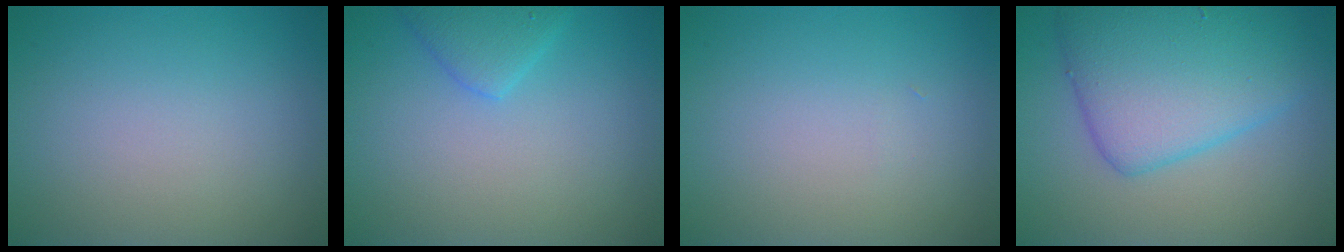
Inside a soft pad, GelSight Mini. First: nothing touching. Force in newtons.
{"total": 2.3, "press": 2.3, "slide": 0.1}
{"total": 0.0}
{"total": 7.4, "press": 7.4, "slide": 0.2}